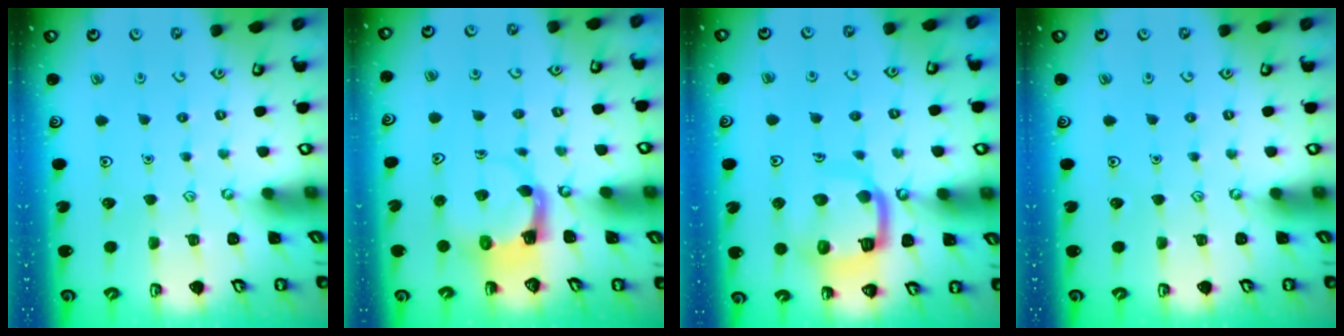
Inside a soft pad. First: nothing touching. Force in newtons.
{"total": 3.8, "press": 3.7, "slide": 0.7}
{"total": 13.1, "press": 13.0, "slide": 1.7}
{"total": 0.0}